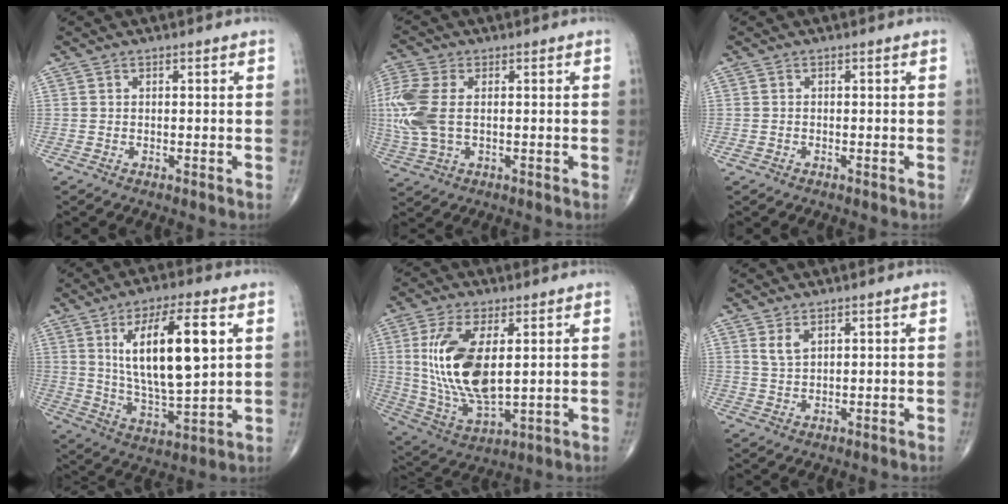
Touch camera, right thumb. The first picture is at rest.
{"total": 10.9, "force": [0.6, 6.4, 8.8], "torque": [-0.240, 0.008, 0.016]}
{"total": 0.6, "force": [-0.3, 0.5, 0.2], "torque": [-0.006, 0.001, -0.007]}
{"total": 18.0, "force": [4.9, 5.9, 16.3], "torque": [-0.269, -0.020, 0.092]}
{"total": 16.7, "force": [2.8, 7.6, 14.5], "torque": [-0.289, -0.023, 0.067]}
{"total": 2.6, "force": [1.5, 1.2, 1.8], "torque": [-0.033, -0.007, 0.036]}